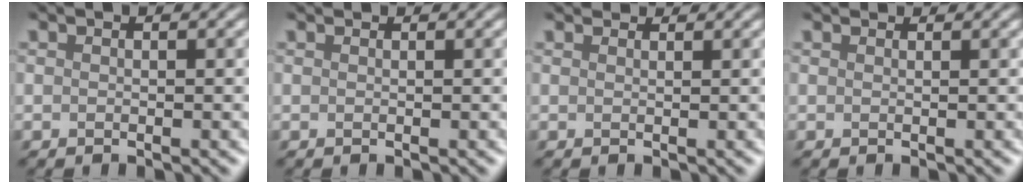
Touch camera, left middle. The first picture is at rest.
{"total": 0.8, "force": [0.6, 0.4, 0.3], "torque": [0.006, 0.008, 0.000]}
{"total": 2.4, "force": [2.2, 0.6, 0.7], "torque": [-0.002, 0.016, 0.015]}
{"total": 1.3, "force": [1.1, 0.4, 0.5], "torque": [0.003, 0.012, 0.003]}